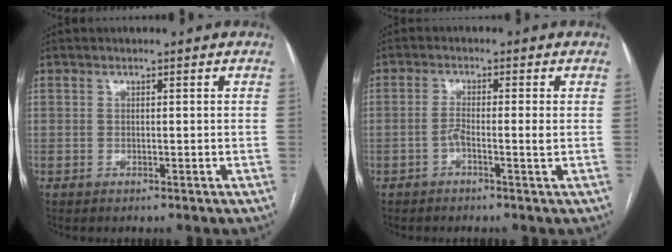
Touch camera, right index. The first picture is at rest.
{"total": 2.5, "force": [-0.8, -0.1, 2.4], "torque": [-0.046, 0.003, -0.016]}